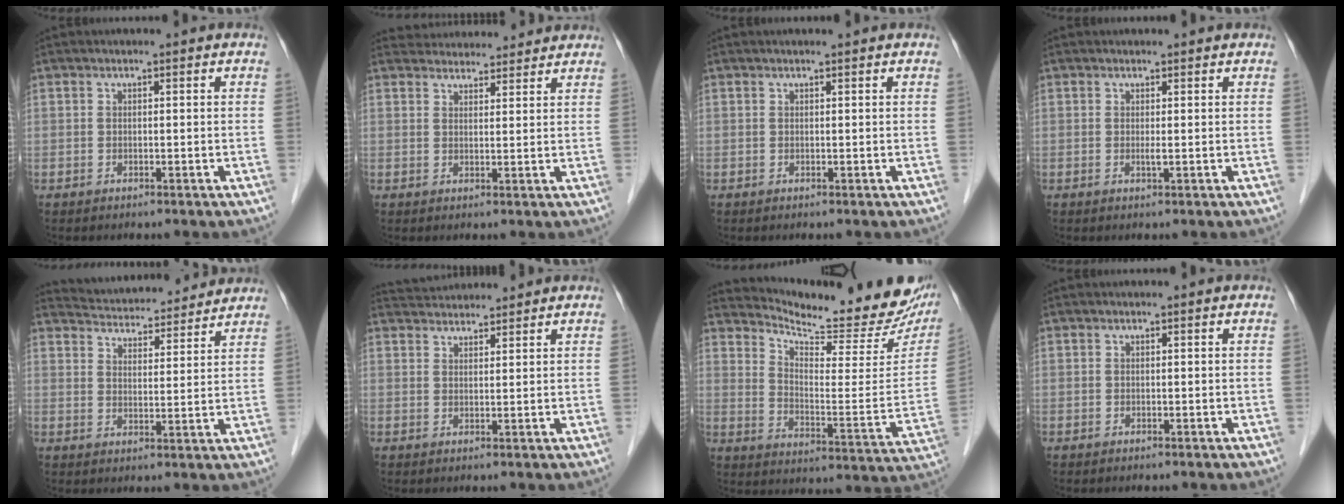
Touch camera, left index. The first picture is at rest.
{"total": 9.7, "force": [9.2, 2.6, 1.4], "torque": [-0.003, 0.027, 0.123]}
{"total": 1.3, "force": [1.1, 0.4, 0.7], "torque": [-0.002, 0.009, 0.016]}
{"total": 1.1, "force": [0.5, 0.4, 0.9], "torque": [-0.017, 0.000, 0.006]}
{"total": 14.8, "force": [14.1, 2.7, 3.4], "torque": [-0.044, 0.017, 0.199]}
{"total": 6.1, "force": [5.9, 1.2, 1.1], "torque": [-0.014, 0.030, 0.097]}
{"total": 21.4, "force": [20.0, 3.2, 6.8], "torque": [-0.102, -0.079, 0.264]}
{"total": 0.0}